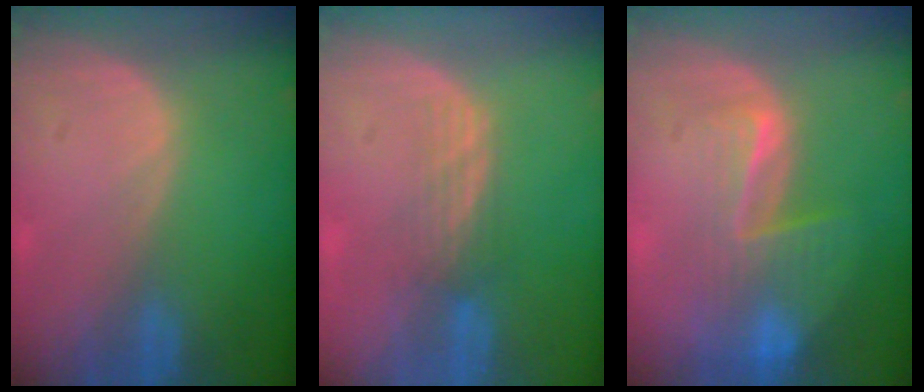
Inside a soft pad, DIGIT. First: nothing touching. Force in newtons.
{"total": 3.2, "press": 2.7, "slide": 1.7}
{"total": 8.3, "press": 7.1, "slide": 4.4}